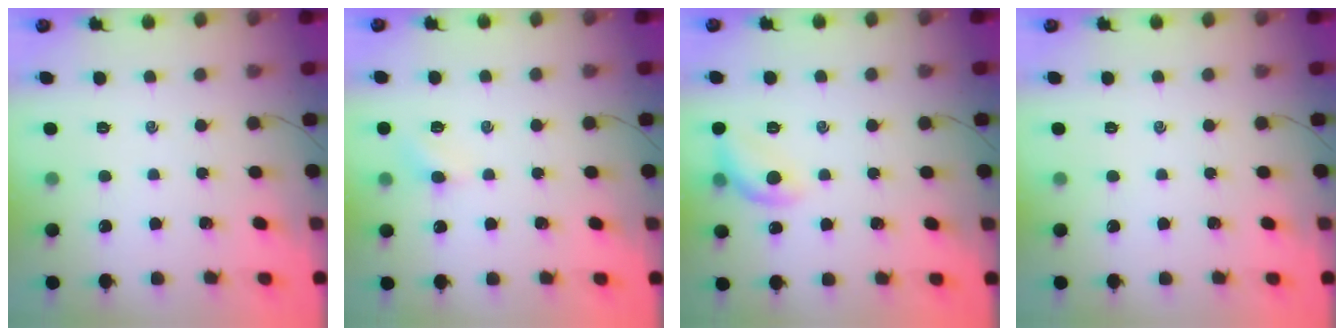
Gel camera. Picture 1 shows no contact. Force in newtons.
{"total": 4.1, "press": 3.9, "slide": 1.1}
{"total": 9.6, "press": 9.6, "slide": 0.7}
{"total": 0.0}